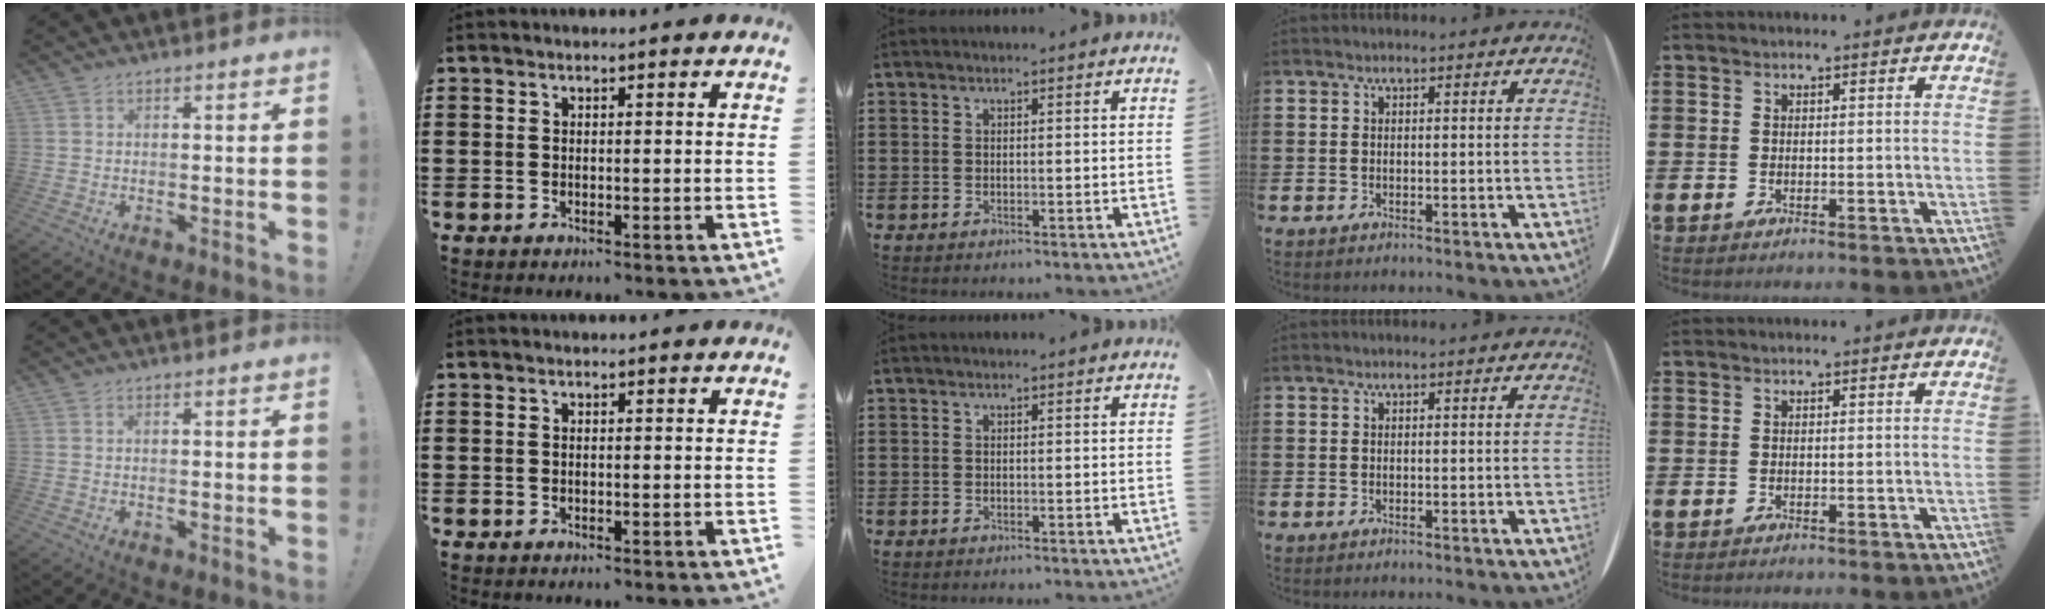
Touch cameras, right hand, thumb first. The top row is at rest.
{}